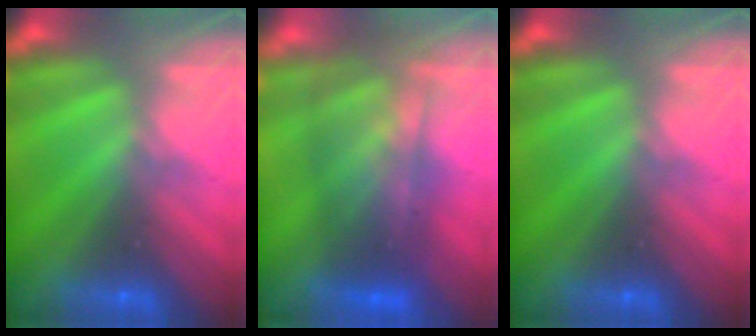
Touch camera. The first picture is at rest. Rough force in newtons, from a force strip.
{"total": 7.3}
{"total": 0.0}